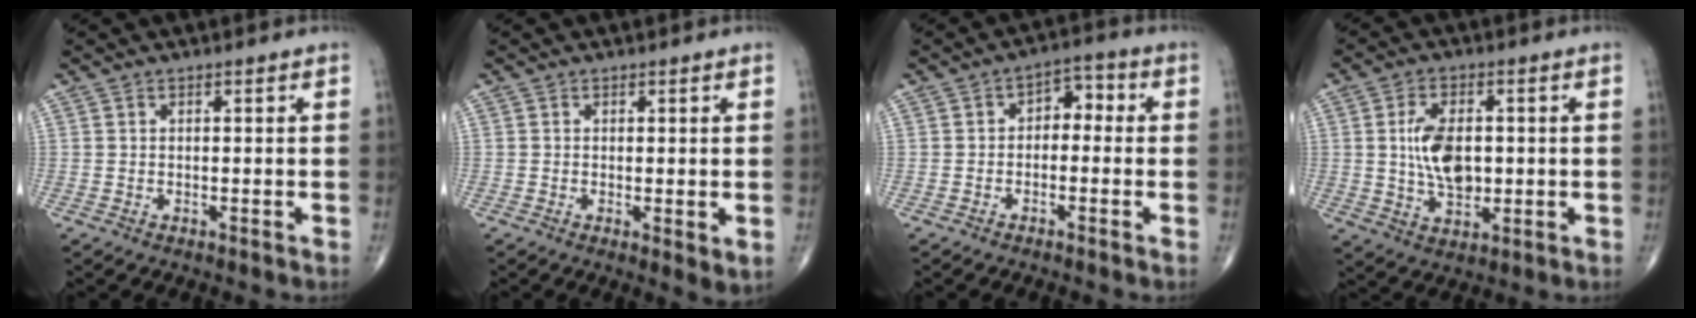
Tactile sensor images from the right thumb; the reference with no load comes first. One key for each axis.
{"total": 2.8, "fx": -0.2, "fy": 0.8, "fz": 2.7, "tx": -0.042, "ty": -0.011, "tz": -0.005}
{"total": 4.9, "fx": -0.4, "fy": 3.3, "fz": 3.5, "tx": -0.023, "ty": 0.028, "tz": -0.020}
{"total": 9.2, "fx": 0.6, "fy": 5.4, "fz": 7.4, "tx": -0.123, "ty": -0.003, "tz": 0.014}